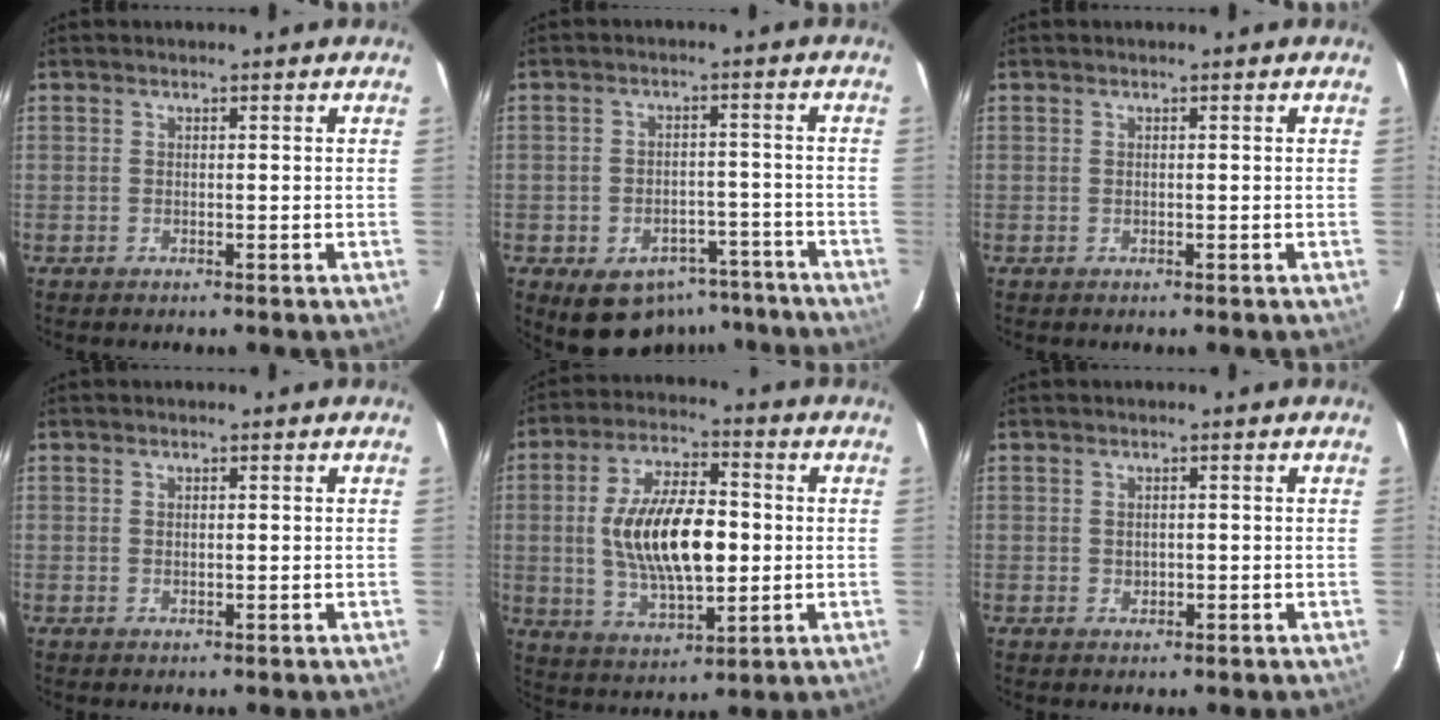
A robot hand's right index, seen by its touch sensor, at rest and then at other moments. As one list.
[{"total": 11.9, "force": [-8.1, 7.5, 4.5], "torque": [-0.086, 0.028, -0.081]}, {"total": 0.0}, {"total": 0.5, "force": [0.2, 0.4, 0.3], "torque": [-0.006, 0.002, 0.005]}, {"total": 16.5, "force": [-0.1, 7.3, 14.8], "torque": [-0.277, 0.004, 0.006]}, {"total": 1.1, "force": [0.1, 1.0, 0.5], "torque": [-0.006, 0.002, 0.003]}]